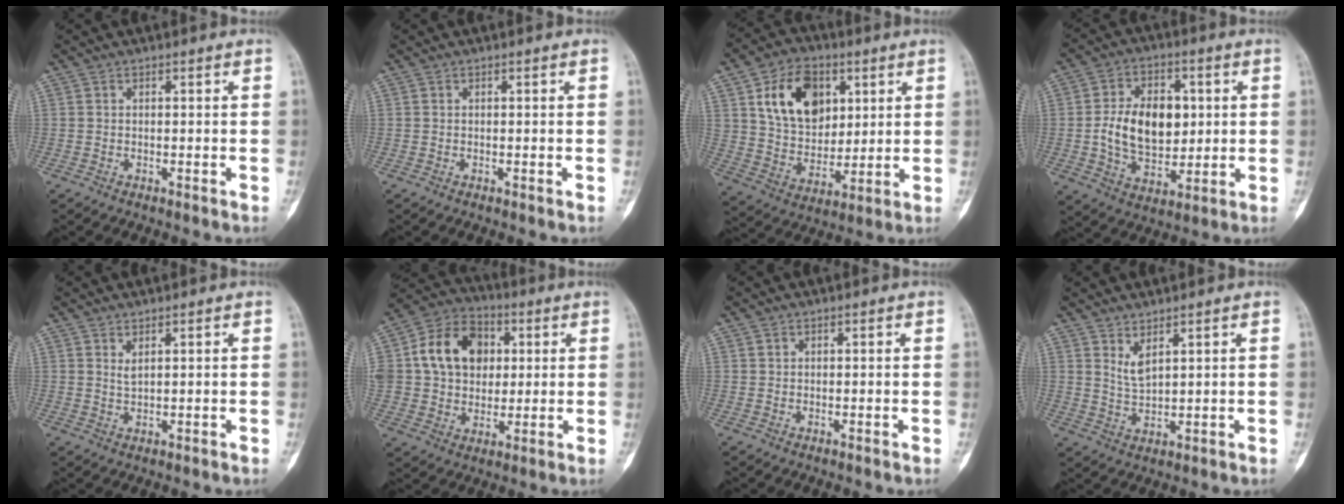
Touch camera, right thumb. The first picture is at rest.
{"total": 0.0}
{"total": 15.7, "force": [5.7, 11.1, 9.5], "torque": [-0.116, -0.018, 0.106]}
{"total": 14.0, "force": [1.1, 9.3, 10.5], "torque": [-0.146, 0.000, 0.026]}
{"total": 1.5, "force": [1.0, 0.5, 1.0], "torque": [-0.012, -0.009, 0.024]}
{"total": 15.9, "force": [3.1, 12.7, 9.1], "torque": [-0.130, 0.014, 0.052]}
{"total": 0.6, "force": [0.4, 0.4, 0.1], "torque": [0.003, 0.000, 0.007]}
{"total": 3.5, "force": [2.3, 1.1, 2.4], "torque": [-0.037, -0.026, 0.052]}